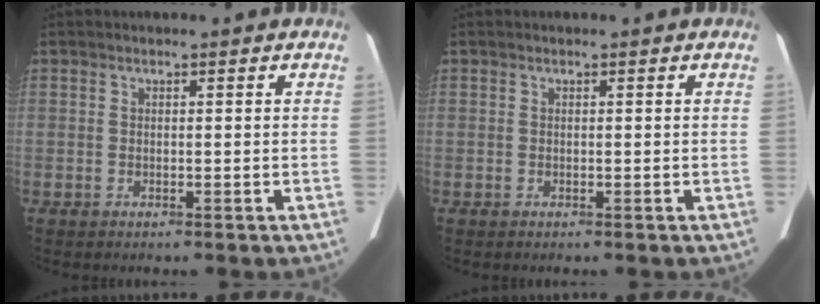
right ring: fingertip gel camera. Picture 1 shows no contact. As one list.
[{"total": 0.0}]